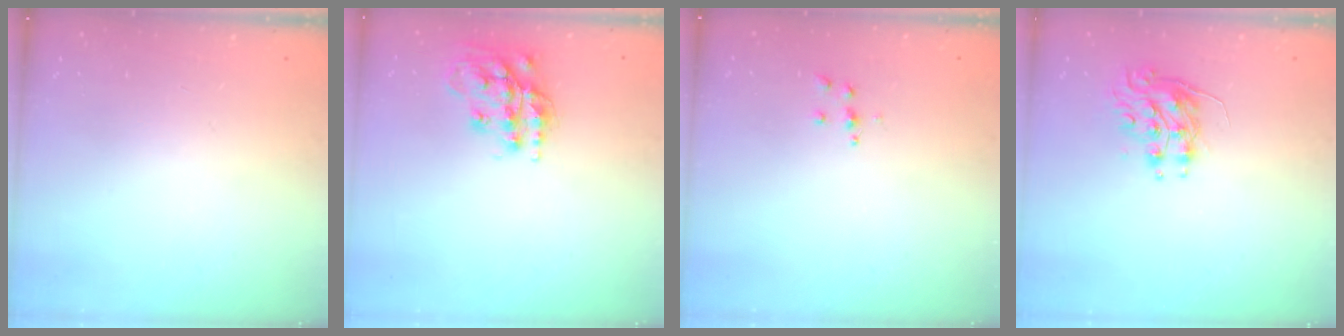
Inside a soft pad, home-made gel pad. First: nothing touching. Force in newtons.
{"total": 16.1, "press": 16.0, "slide": 1.3}
{"total": 4.8, "press": 4.8, "slide": 0.5}
{"total": 8.8, "press": 8.7, "slide": 0.4}